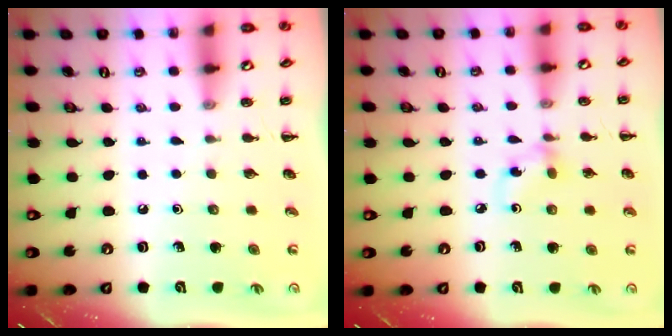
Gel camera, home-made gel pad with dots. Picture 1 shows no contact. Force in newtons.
{"total": 4.1, "press": 3.8, "slide": 1.5}